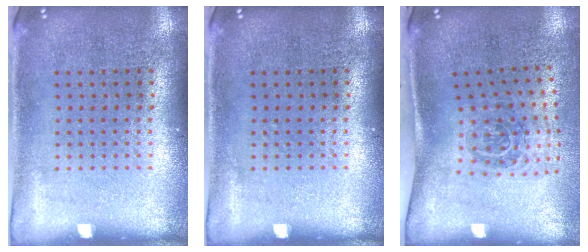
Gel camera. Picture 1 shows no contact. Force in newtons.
{"total": 0.0}
{"total": 1.9, "press": 1.2, "slide": 1.5}